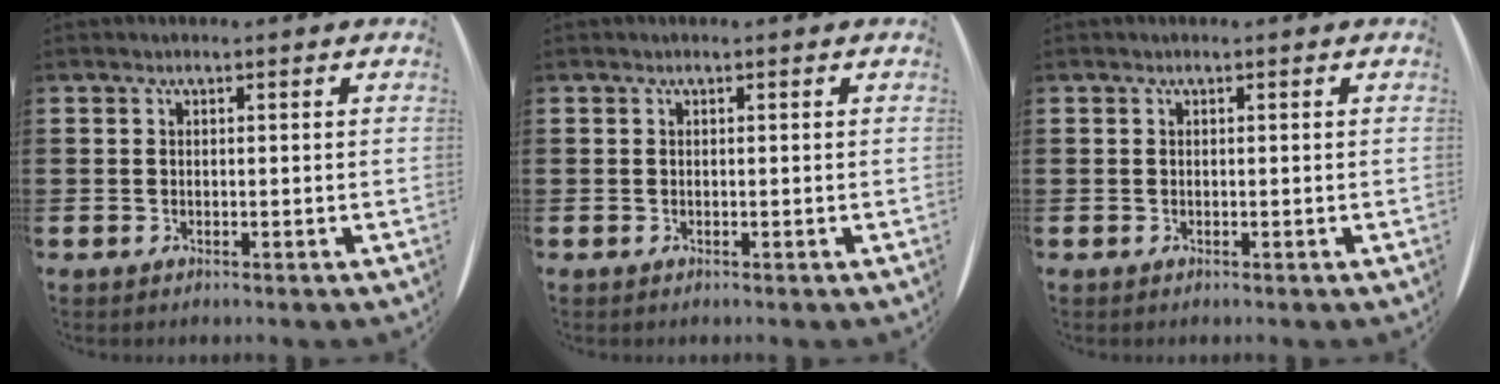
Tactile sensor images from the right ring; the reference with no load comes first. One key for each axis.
{"total": 0.0}
{"total": 0.0}